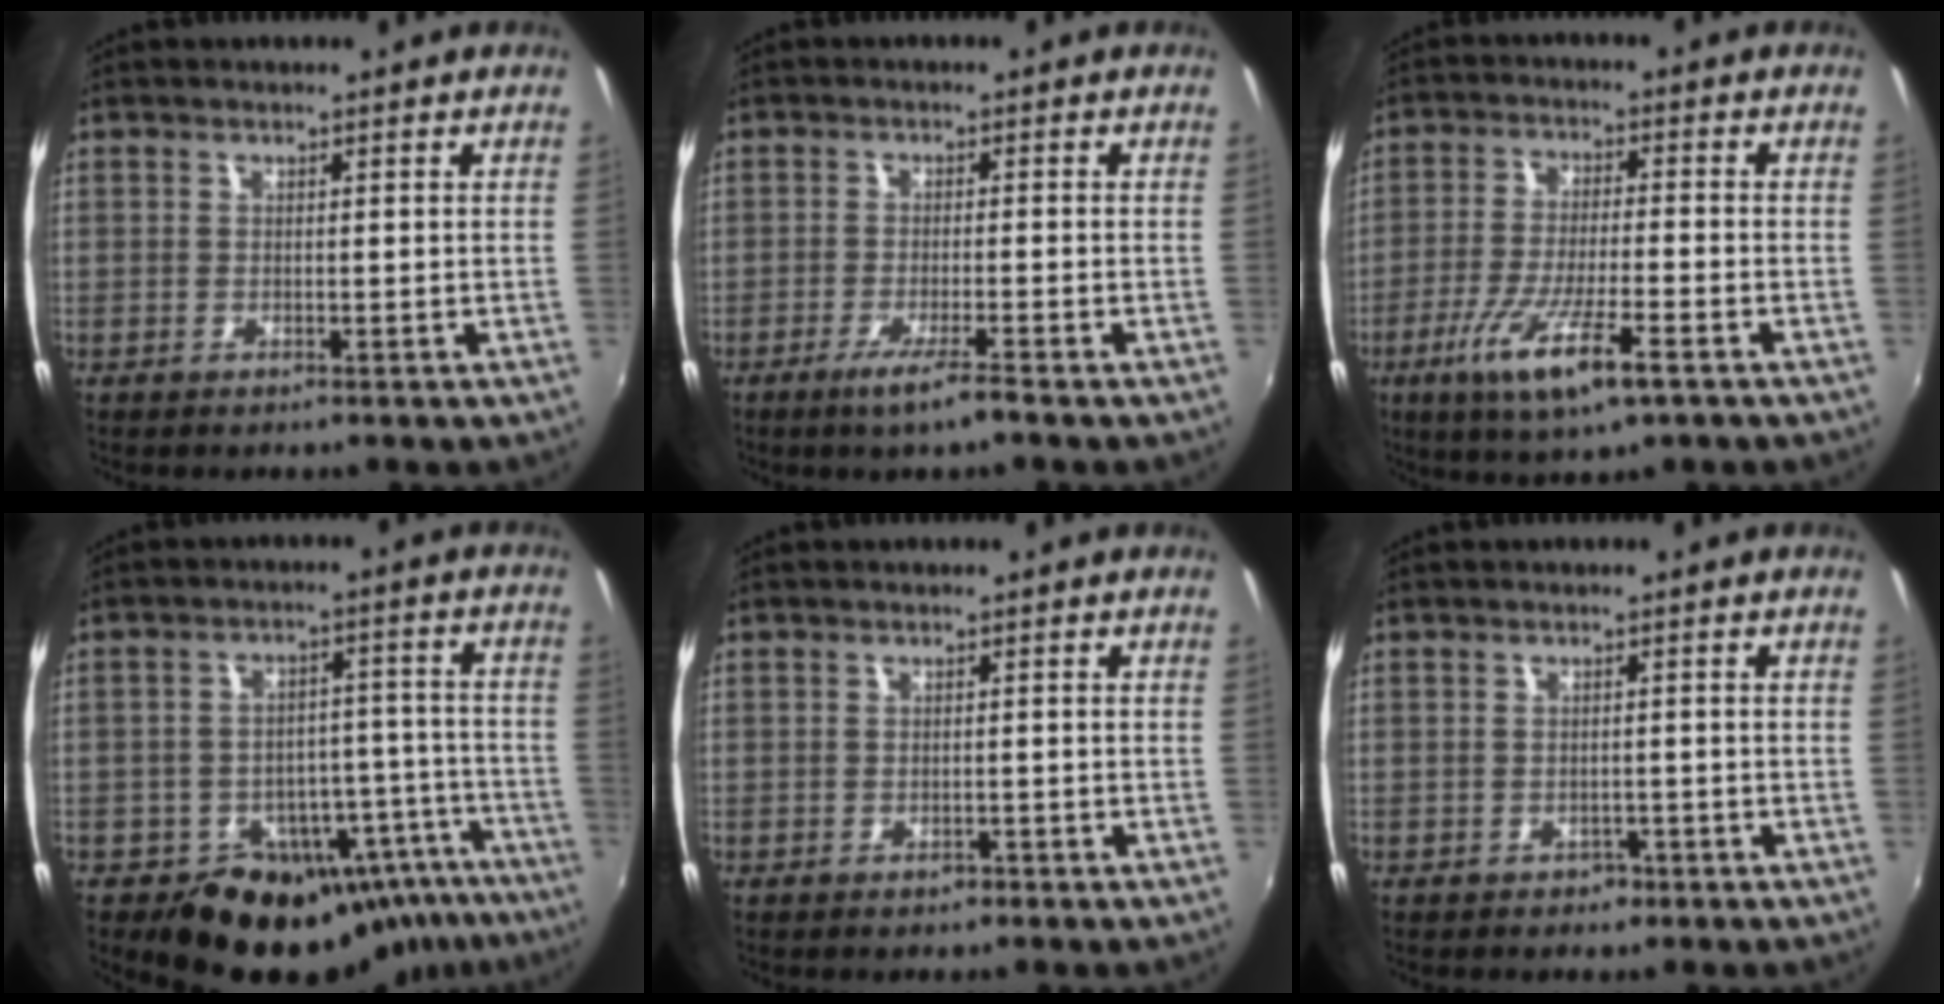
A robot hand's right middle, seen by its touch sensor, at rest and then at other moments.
{"total": 4.5, "force": [-3.0, -0.4, 3.3], "torque": [-0.073, -0.011, -0.057]}
{"total": 11.5, "force": [-5.9, 1.9, 9.7], "torque": [-0.197, -0.026, -0.106]}
{"total": 17.4, "force": [-12.4, 10.8, 5.5], "torque": [-0.077, 0.047, -0.142]}
{"total": 1.1, "force": [-0.8, 0.7, 0.3], "torque": [-0.007, -0.001, -0.010]}
{"total": 2.0, "force": [-1.2, 1.5, 0.5], "torque": [-0.012, -0.001, -0.013]}